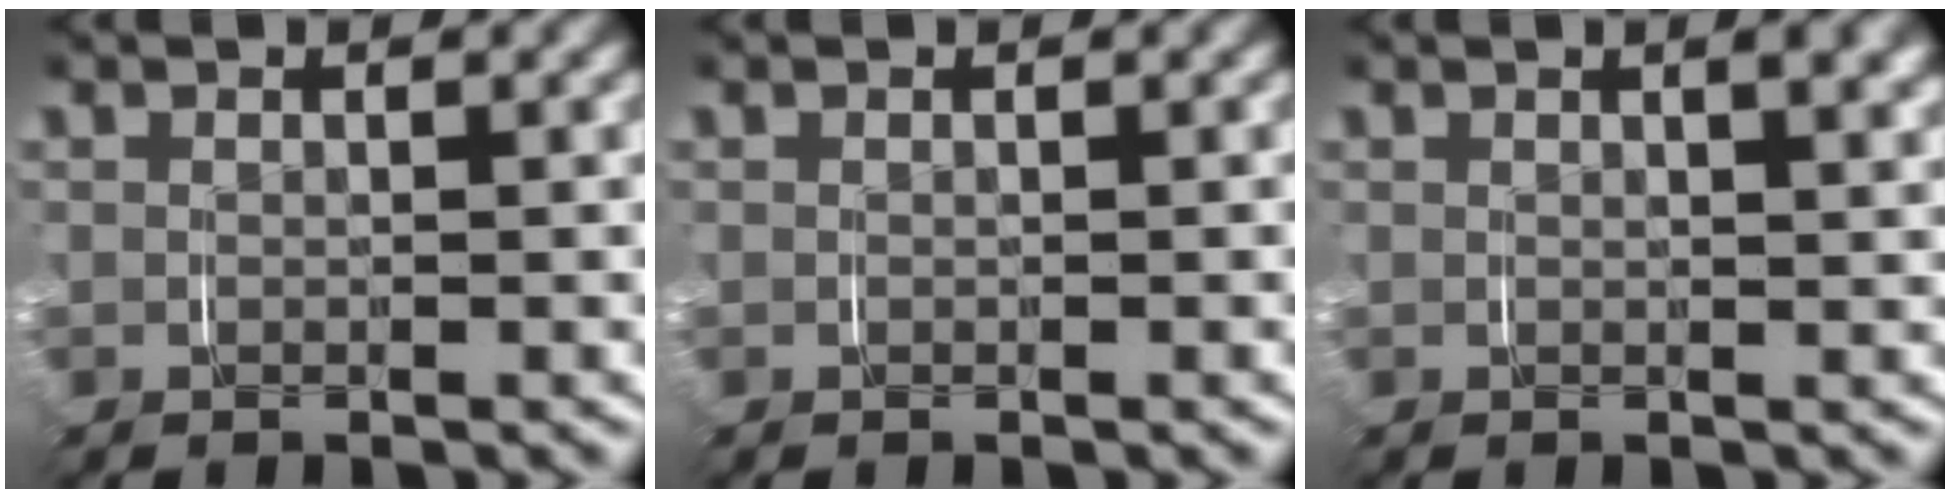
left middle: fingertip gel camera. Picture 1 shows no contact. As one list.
[{"total": 0.0}, {"total": 2.0, "force": [1.2, 0.1, 1.6], "torque": [-0.016, 0.003, 0.017]}]